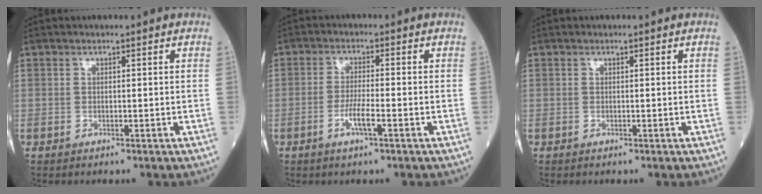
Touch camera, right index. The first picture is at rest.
{"total": 4.0, "force": [-1.6, 0.2, 3.6], "torque": [-0.072, -0.004, -0.032]}
{"total": 0.0}